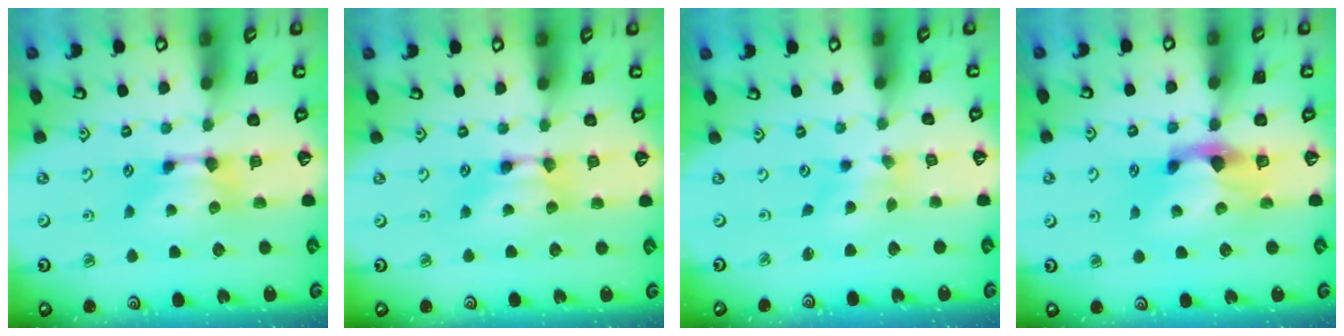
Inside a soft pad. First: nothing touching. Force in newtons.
{"total": 1.7, "press": 1.7, "slide": 0.1}
{"total": 1.5, "press": 1.1, "slide": 1.0}
{"total": 3.1, "press": 2.8, "slide": 1.4}